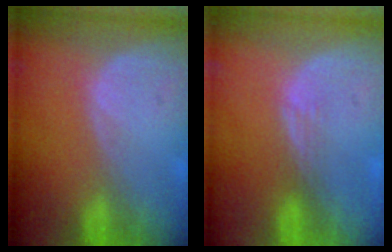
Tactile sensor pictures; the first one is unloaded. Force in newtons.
{"total": 1.5, "press": 1.2, "slide": 0.9}